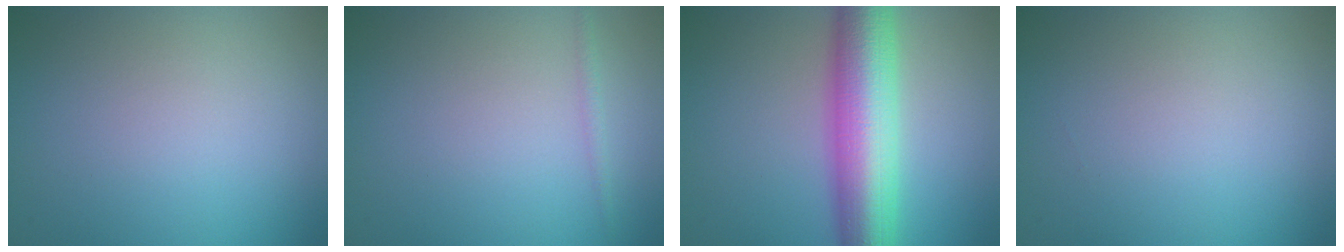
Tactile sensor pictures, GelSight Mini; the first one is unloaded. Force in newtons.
{"total": 0.8, "press": 0.8, "slide": 0.0}
{"total": 9.9, "press": 9.9, "slide": 0.1}
{"total": 0.0}